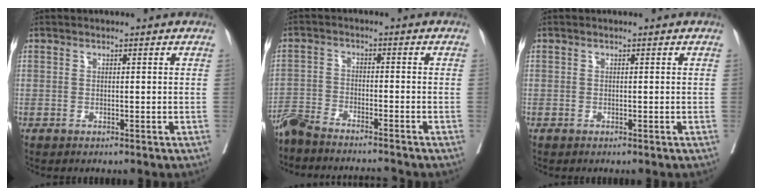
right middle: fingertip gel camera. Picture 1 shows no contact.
{"total": 8.6, "force": [-8.0, 0.3, 2.9], "torque": [-0.041, -0.007, -0.134]}
{"total": 0.0}